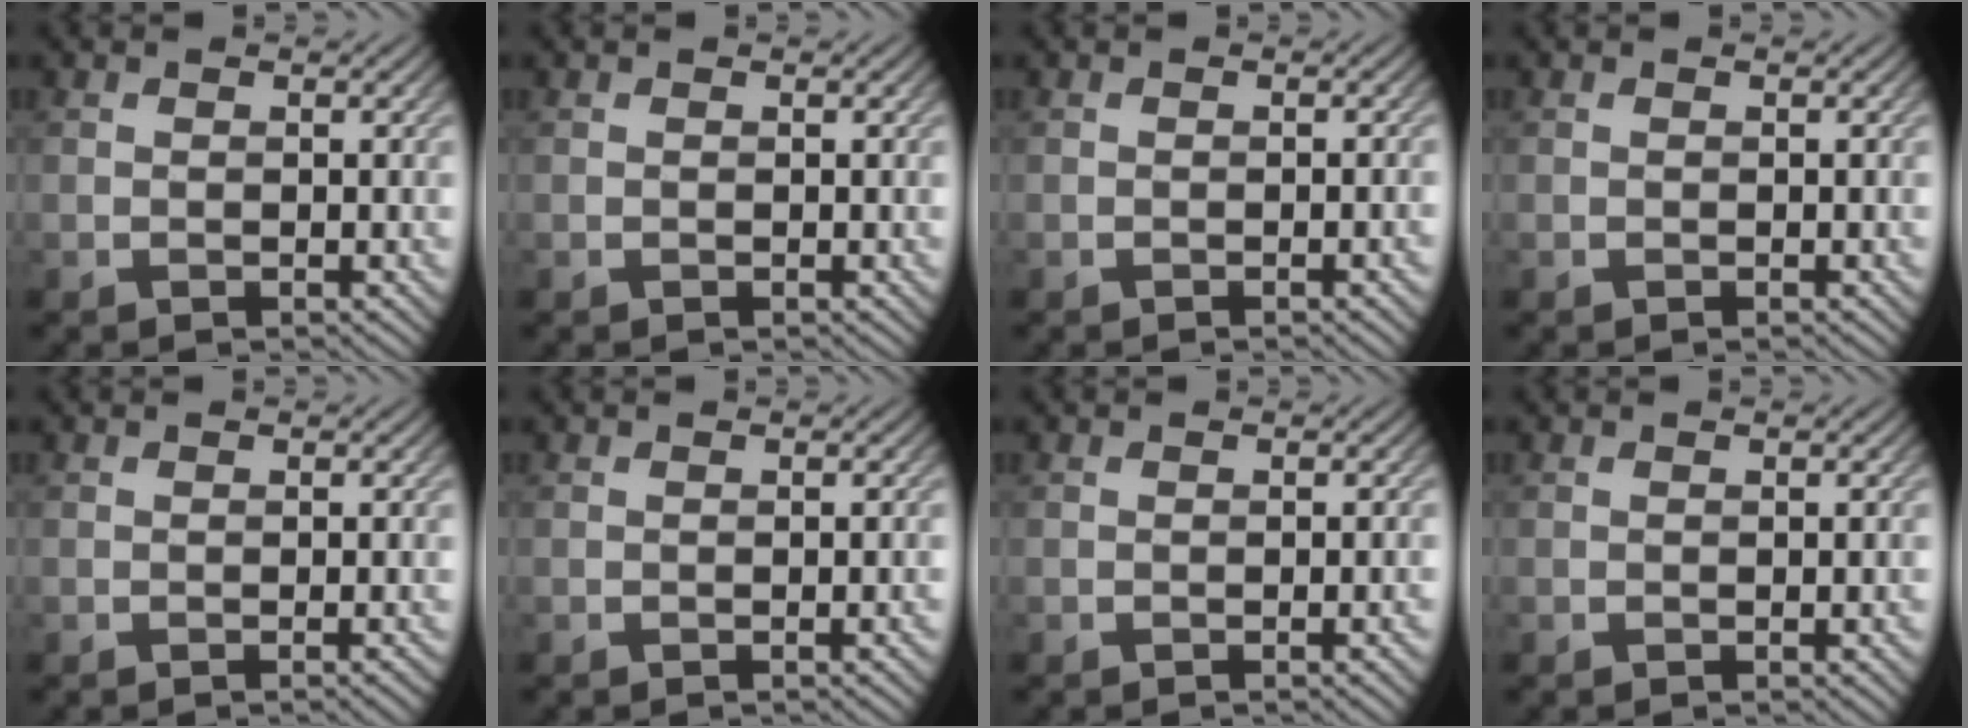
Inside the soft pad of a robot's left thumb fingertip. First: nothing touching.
{"total": 0.0}
{"total": 1.3, "force": [-0.5, 0.2, 1.1], "torque": [-0.013, 0.004, -0.010]}
{"total": 0.0}
{"total": 1.2, "force": [-0.5, 0.2, 1.0], "torque": [-0.011, 0.003, -0.011]}
{"total": 0.9, "force": [-0.4, 0.1, 0.9], "torque": [-0.010, 0.003, -0.009]}
{"total": 1.6, "force": [-0.6, 0.3, 1.4], "torque": [-0.016, 0.005, -0.012]}
{"total": 0.9, "force": [-0.3, 0.1, 0.9], "torque": [-0.012, 0.001, -0.005]}